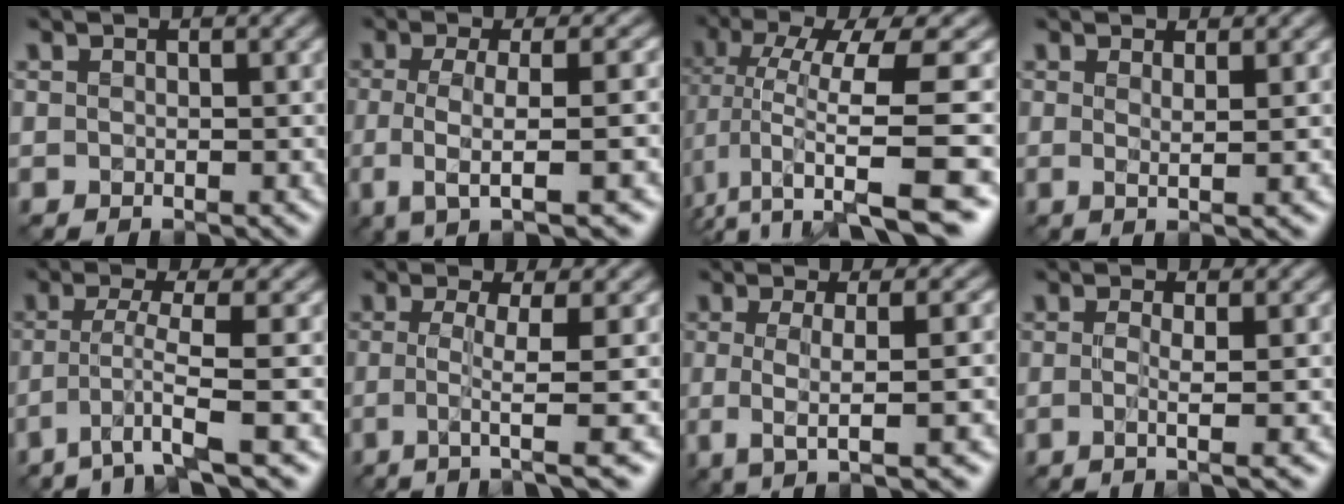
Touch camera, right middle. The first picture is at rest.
{"total": 6.8, "force": [-1.4, 1.8, 6.4], "torque": [-0.095, -0.006, -0.032]}
{"total": 10.0, "force": [-0.8, 3.2, 9.4], "torque": [-0.170, -0.004, -0.012]}
{"total": 2.1, "force": [0.4, 0.4, 2.0], "torque": [-0.033, -0.003, 0.001]}
{"total": 3.8, "force": [-1.3, 0.2, 3.5], "torque": [-0.062, -0.001, -0.034]}
{"total": 4.7, "force": [-0.6, 0.9, 4.6], "torque": [-0.076, -0.006, -0.015]}
{"total": 5.3, "force": [-0.6, 1.2, 5.2], "torque": [-0.087, -0.003, -0.015]}
{"total": 2.7, "force": [-0.4, 0.6, 2.6], "torque": [-0.038, -0.008, -0.017]}